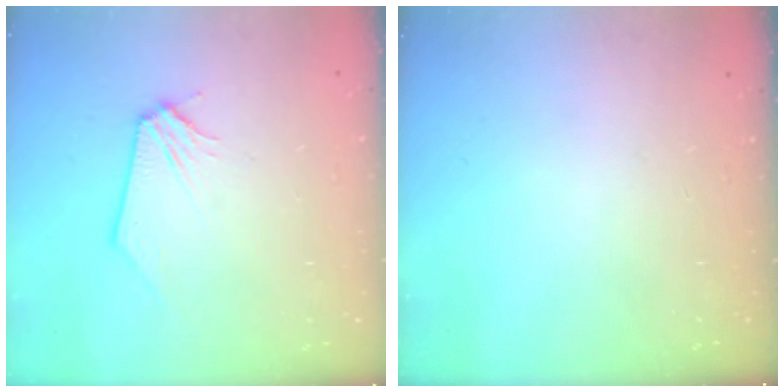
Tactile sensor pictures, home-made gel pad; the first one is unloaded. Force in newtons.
{"total": 0.0}